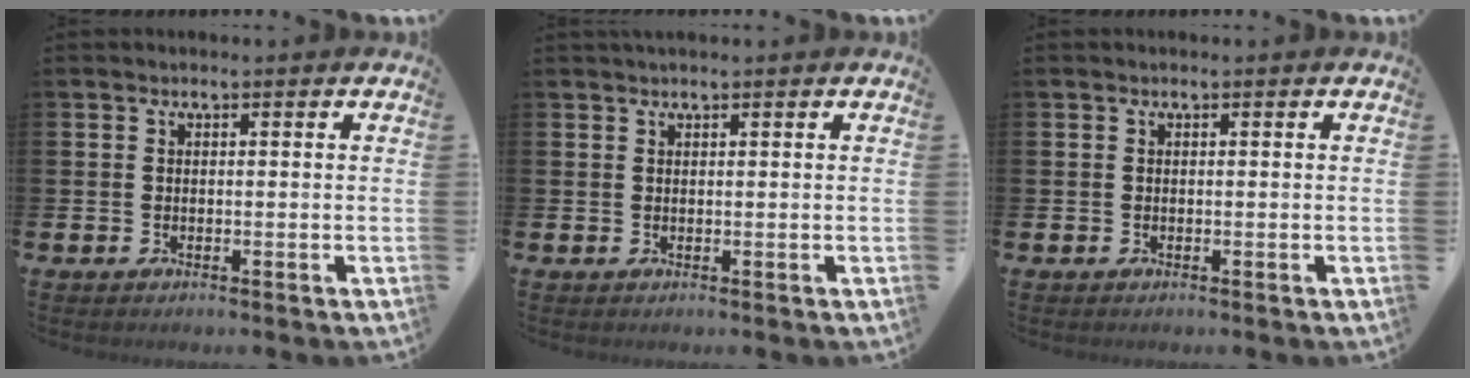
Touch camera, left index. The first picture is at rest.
{"total": 0.7, "force": [0.6, 0.0, 0.2], "torque": [-0.005, 0.002, 0.011]}
{"total": 0.0}